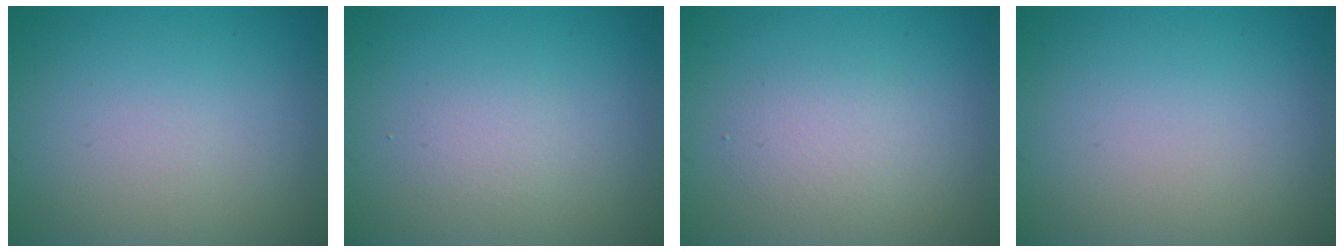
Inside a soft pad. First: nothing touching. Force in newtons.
{"total": 1.3, "press": 1.2, "slide": 0.1}
{"total": 2.0, "press": 2.0, "slide": 0.1}
{"total": 0.0}